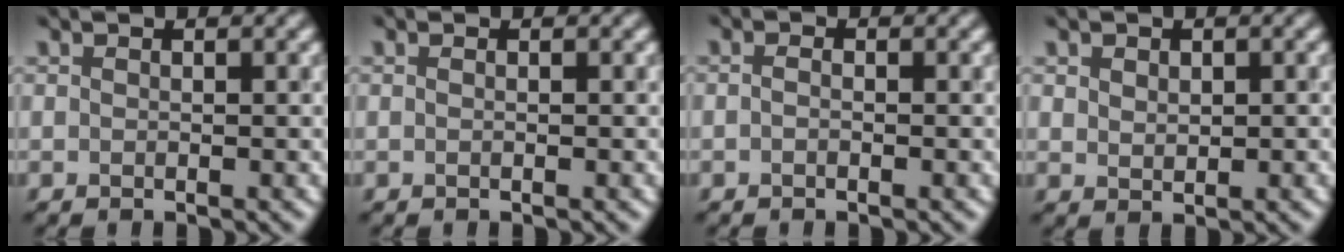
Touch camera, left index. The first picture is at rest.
{"total": 0.6, "force": [0.1, 0.4, 0.5], "torque": [0.002, -0.009, -0.012]}
{"total": 0.6, "force": [-0.6, 0.0, 0.0], "torque": [0.000, -0.008, -0.009]}
{"total": 0.9, "force": [0.4, 0.7, 0.3], "torque": [-0.006, -0.002, 0.019]}